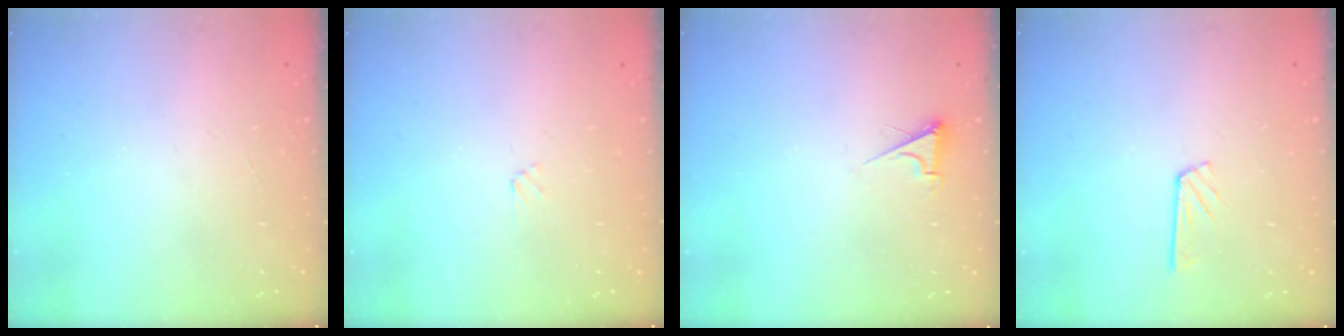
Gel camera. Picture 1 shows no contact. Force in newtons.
{"total": 1.9, "press": 1.9, "slide": 0.2}
{"total": 3.4, "press": 3.4, "slide": 0.4}
{"total": 5.1, "press": 5.0, "slide": 0.5}